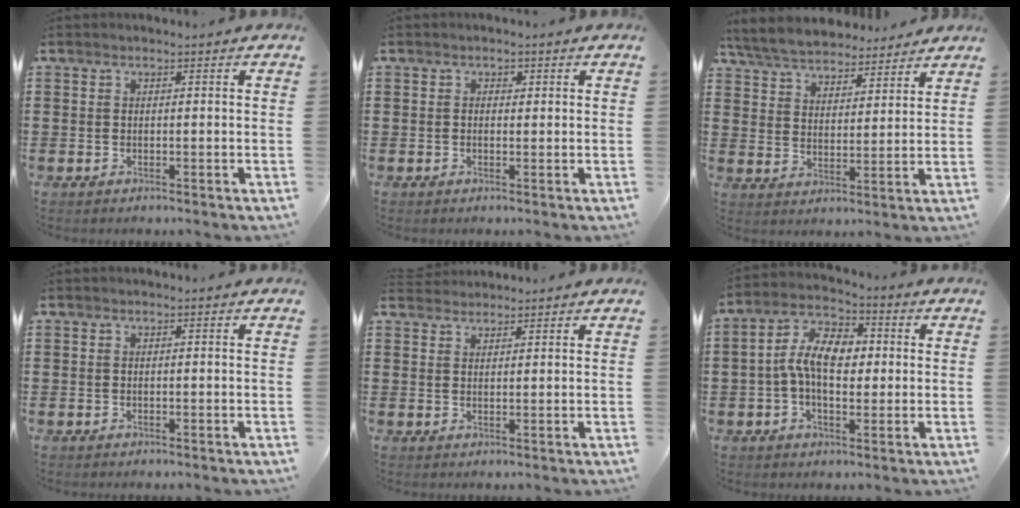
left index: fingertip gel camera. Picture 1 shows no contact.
{"total": 0.8, "force": [0.0, 0.6, 0.4], "torque": [-0.010, 0.007, -0.001]}
{"total": 5.8, "force": [5.6, 1.1, 1.0], "torque": [-0.048, -0.025, 0.099]}
{"total": 0.0}
{"total": 2.1, "force": [2.1, 0.4, -0.3], "torque": [-0.001, 0.001, 0.041]}
{"total": 8.2, "force": [0.1, 4.7, 6.8], "torque": [-0.151, 0.009, -0.006]}